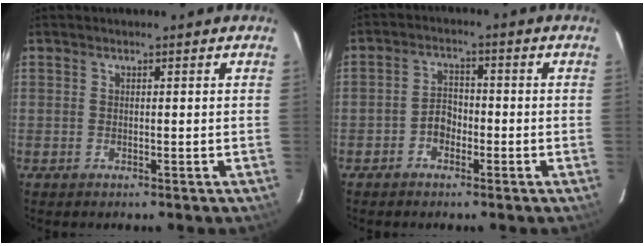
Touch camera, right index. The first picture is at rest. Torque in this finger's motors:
{"motor_torque": [0.78, -0.07, 0.15, 0.02]}